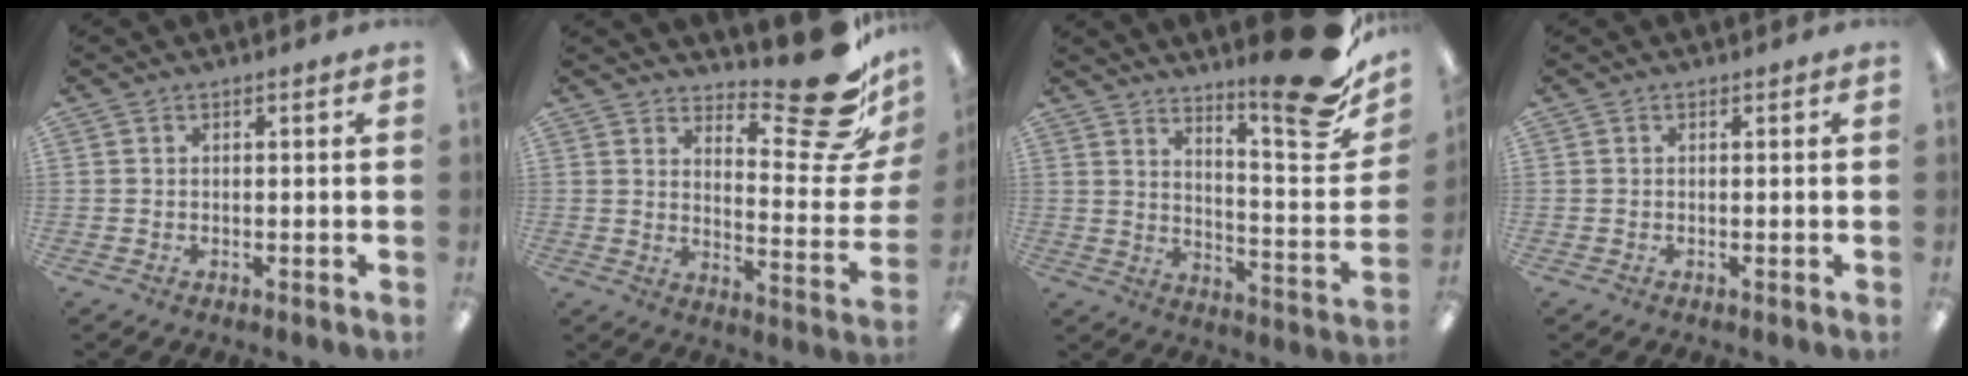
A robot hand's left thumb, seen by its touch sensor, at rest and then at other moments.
{"total": 17.9, "force": [12.4, 5.4, 11.8], "torque": [-0.139, -0.105, 0.201]}
{"total": 17.7, "force": [13.0, 3.5, 11.5], "torque": [-0.145, -0.113, 0.205]}
{"total": 0.0}